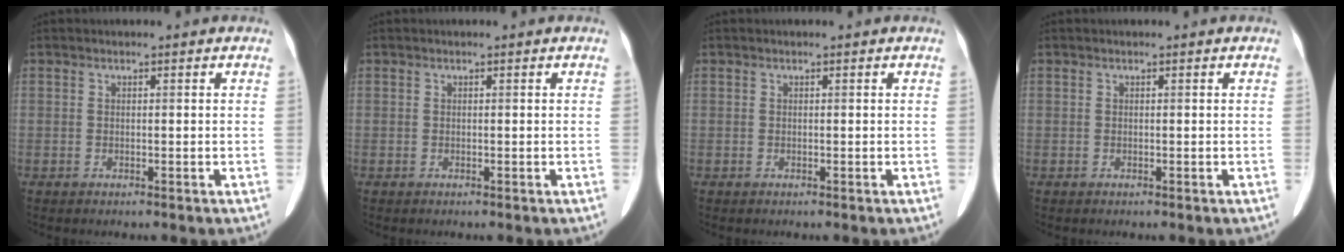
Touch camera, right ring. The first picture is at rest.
{"total": 0.0}
{"total": 0.0}
{"total": 0.0}